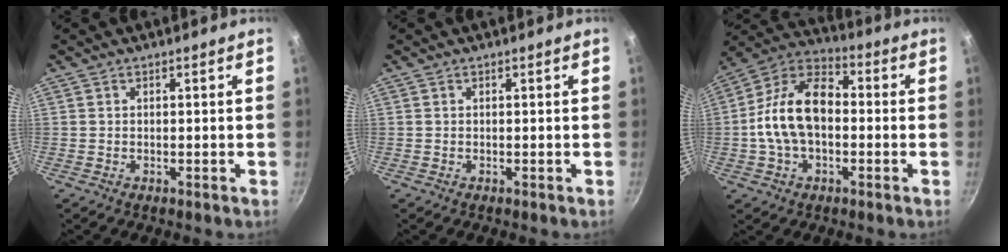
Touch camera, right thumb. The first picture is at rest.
{"total": 0.0}
{"total": 15.3, "force": [-1.1, 9.8, 11.7], "torque": [-0.186, 0.043, -0.039]}